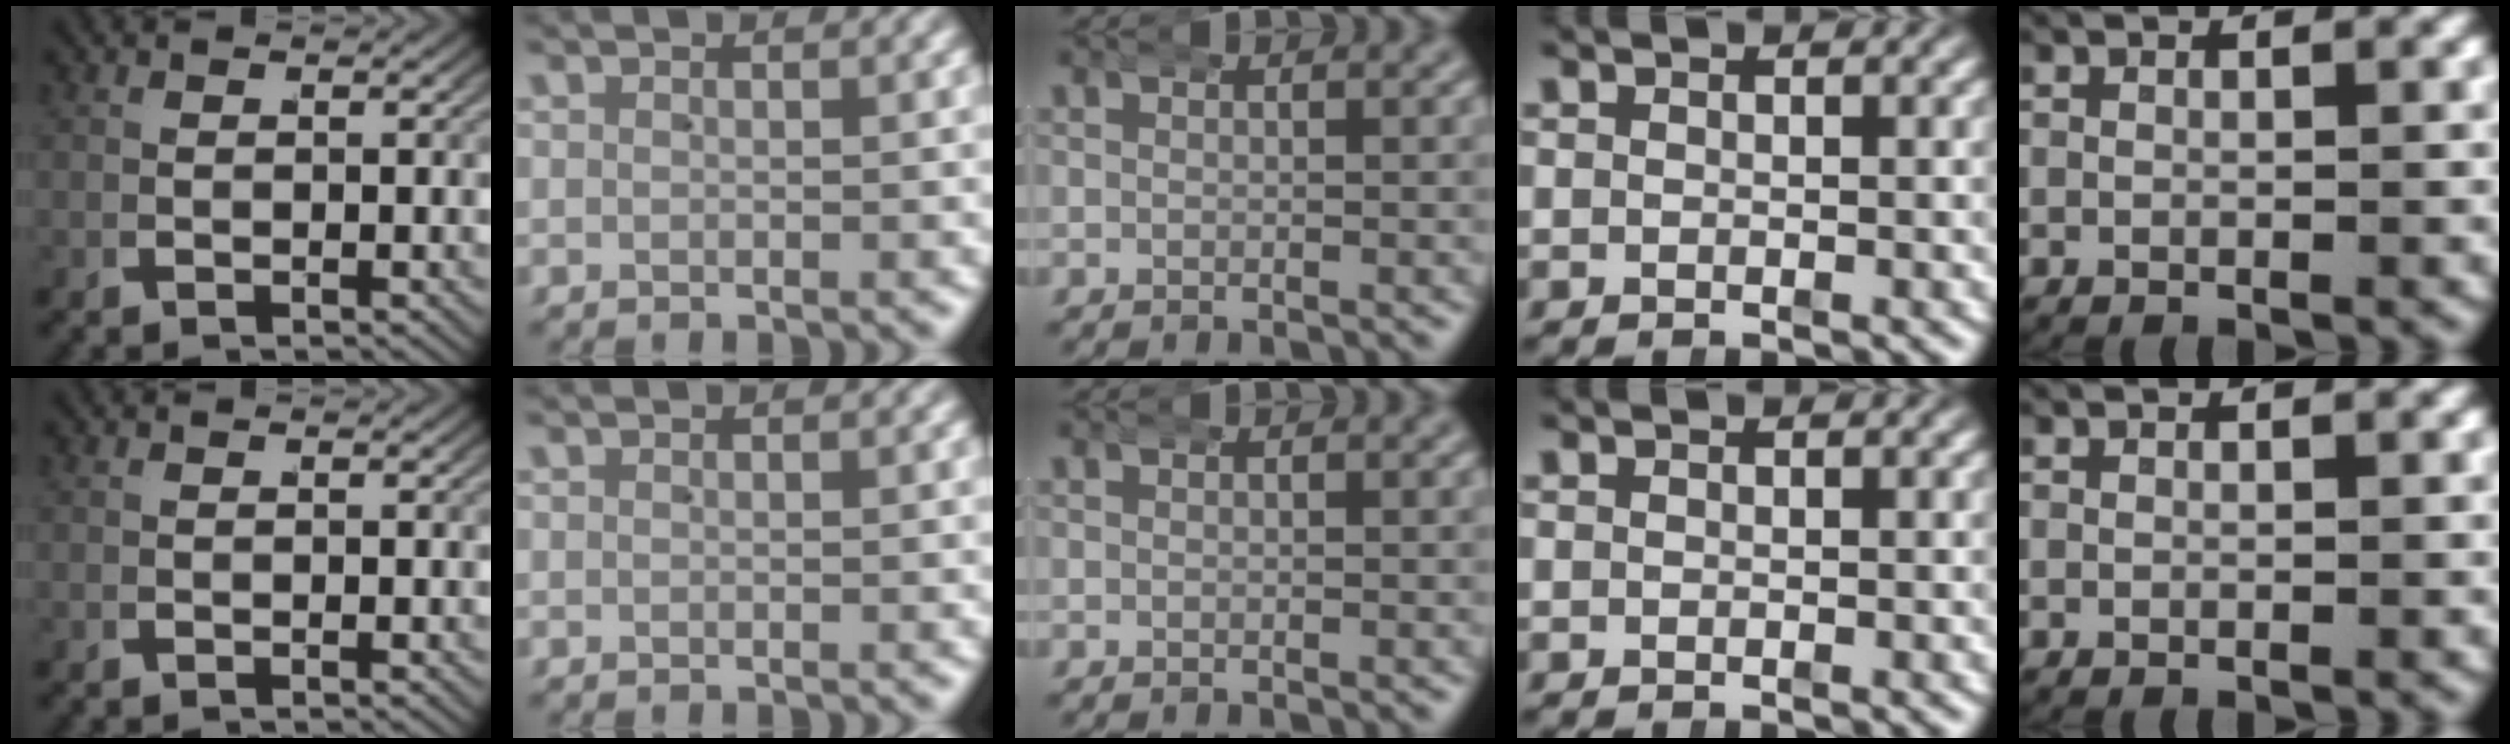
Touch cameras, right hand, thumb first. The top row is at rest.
{}